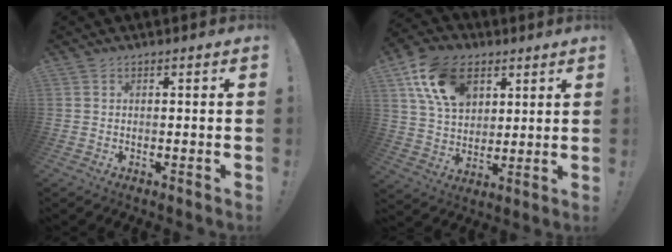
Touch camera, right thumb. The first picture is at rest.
{"total": 16.8, "force": [7.6, 11.5, 9.7], "torque": [-0.161, -0.018, 0.150]}